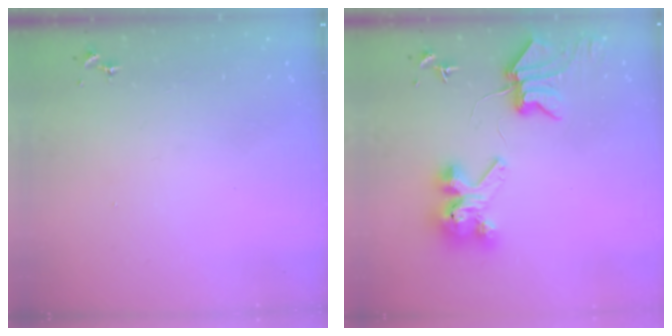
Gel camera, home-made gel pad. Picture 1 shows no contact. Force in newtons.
{"total": 8.1, "press": 8.0, "slide": 1.1}